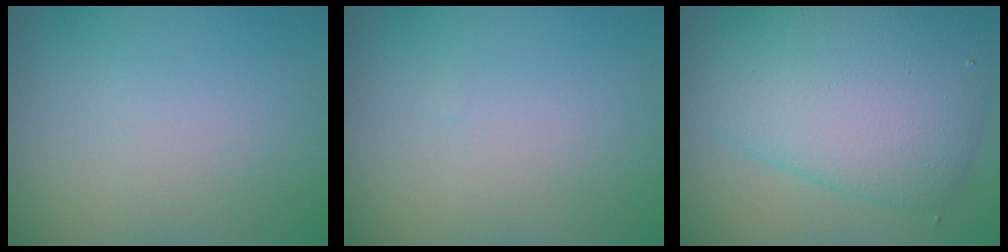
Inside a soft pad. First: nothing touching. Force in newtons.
{"total": 0.0}
{"total": 8.6, "press": 8.6, "slide": 0.1}